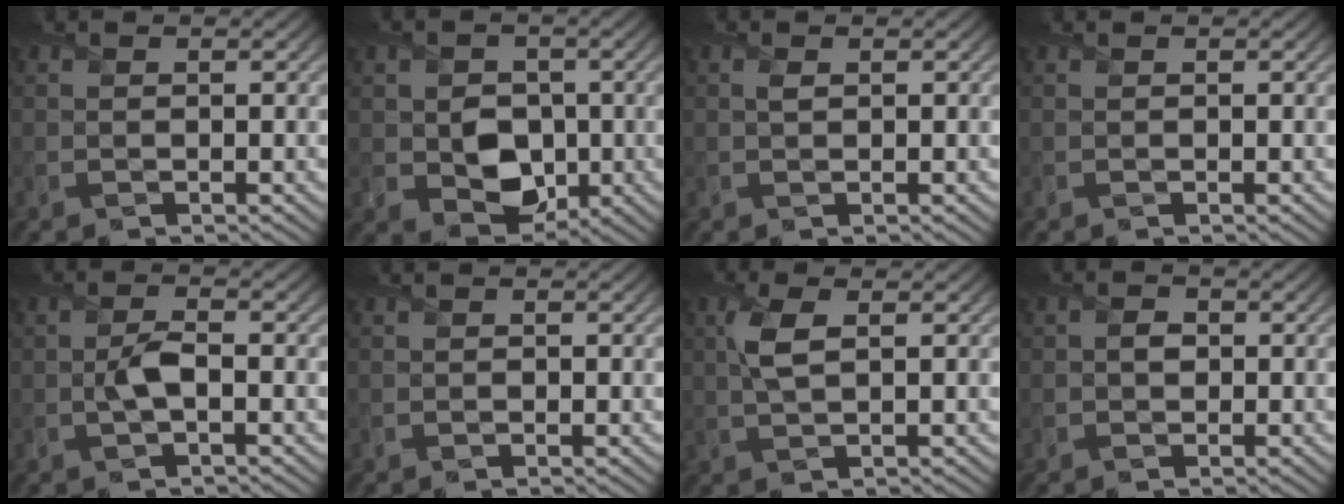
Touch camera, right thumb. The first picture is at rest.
{"total": 6.9, "force": [-0.5, 5.7, 3.9], "torque": [-0.081, -0.018, -0.012]}
{"total": 0.5, "force": [0.3, 0.2, 0.4], "torque": [-0.010, 0.004, 0.005]}
{"total": 0.0}
{"total": 2.5, "force": [-0.5, 0.9, 2.3], "torque": [-0.052, 0.005, -0.011]}
{"total": 0.8, "force": [-0.3, 0.7, 0.2], "torque": [0.001, -0.008, -0.006]}
{"total": 3.5, "force": [0.9, 1.3, 3.2], "torque": [-0.078, 0.003, 0.019]}
{"total": 1.4, "force": [0.0, 1.3, 0.6], "torque": [-0.009, 0.001, -0.006]}